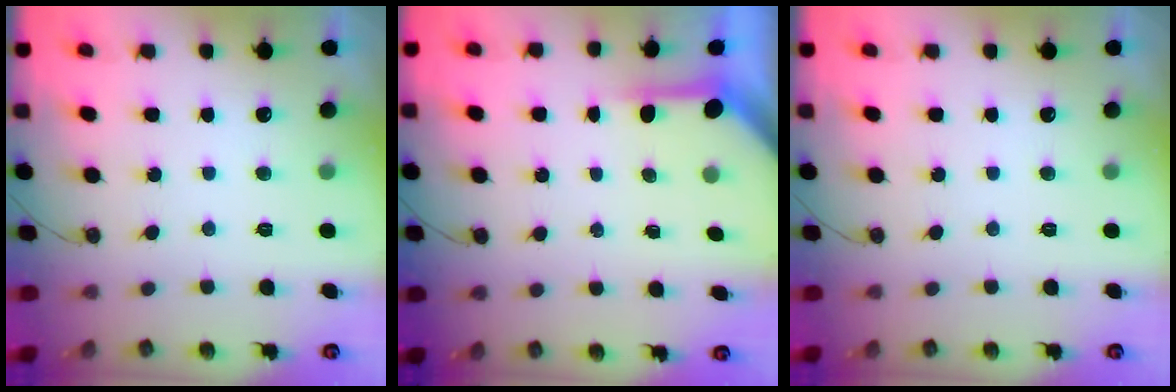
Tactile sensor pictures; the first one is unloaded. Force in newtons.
{"total": 3.8, "press": 3.8, "slide": 0.4}
{"total": 0.0}